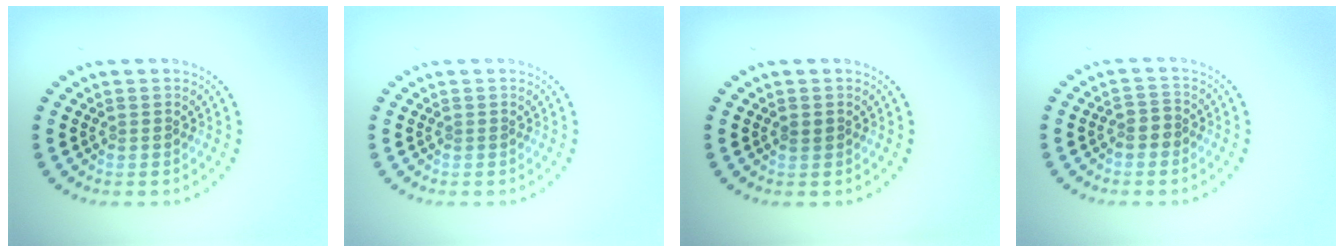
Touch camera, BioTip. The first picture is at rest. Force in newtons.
{"total": 0.0}
{"total": 0.8, "press": 0.7, "slide": 0.3}
{"total": 1.5, "press": 1.4, "slide": 0.5}